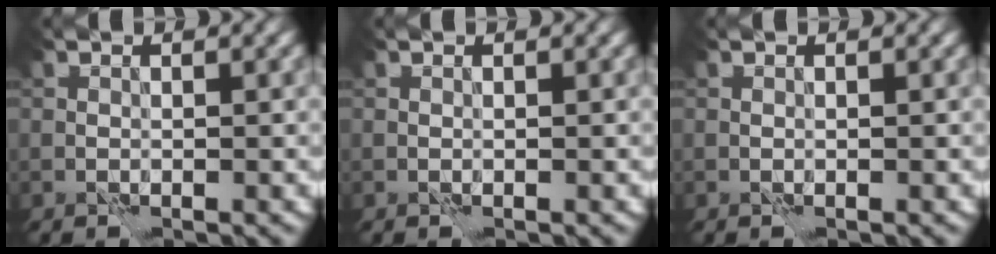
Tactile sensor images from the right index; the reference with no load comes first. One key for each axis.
{"total": 0.0}
{"total": 0.0}